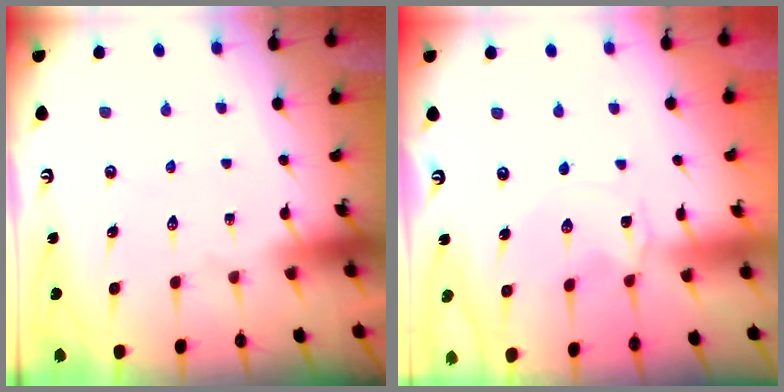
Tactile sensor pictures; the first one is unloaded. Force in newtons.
{"total": 0.0}